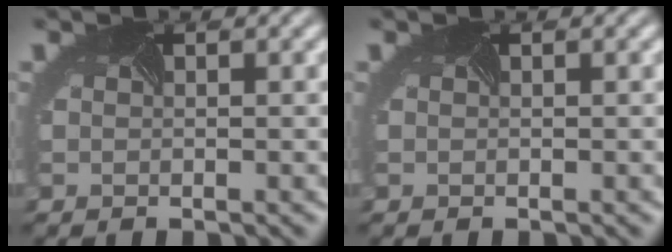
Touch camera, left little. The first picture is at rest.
{"total": 0.0}